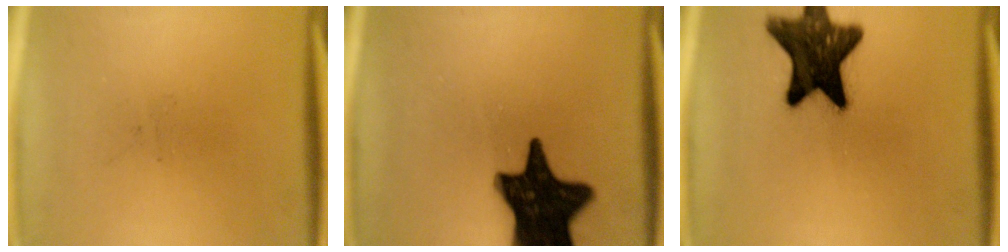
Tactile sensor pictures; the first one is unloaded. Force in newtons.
{"total": 18.7}
{"total": 15.8}